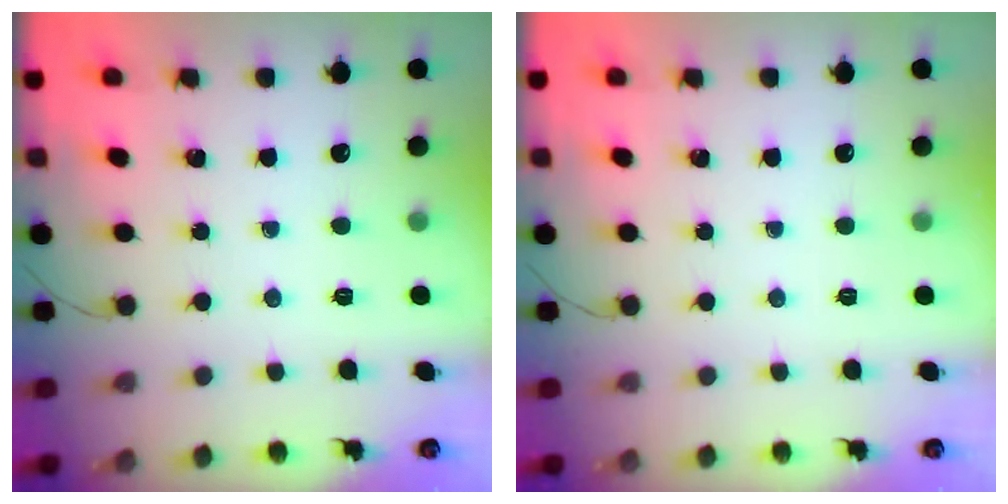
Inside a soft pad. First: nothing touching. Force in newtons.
{"total": 0.0}